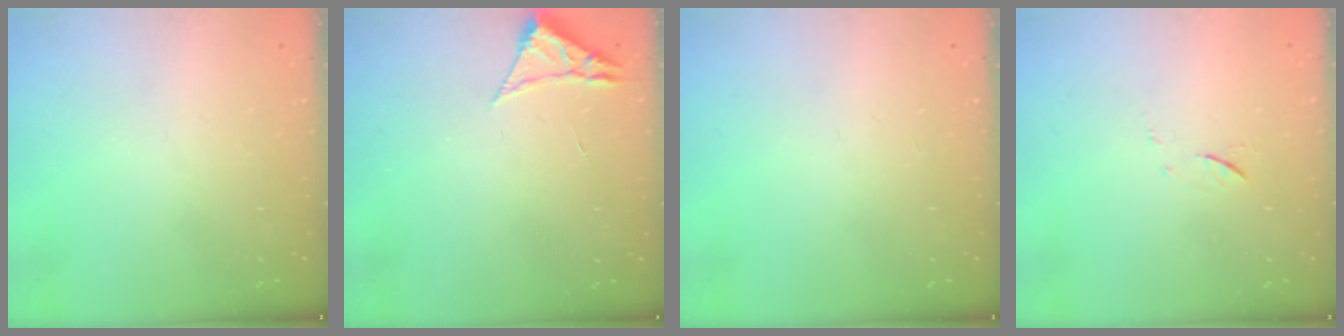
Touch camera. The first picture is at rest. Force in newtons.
{"total": 2.3, "press": 2.3, "slide": 0.4}
{"total": 0.0}
{"total": 5.2, "press": 5.1, "slide": 0.7}